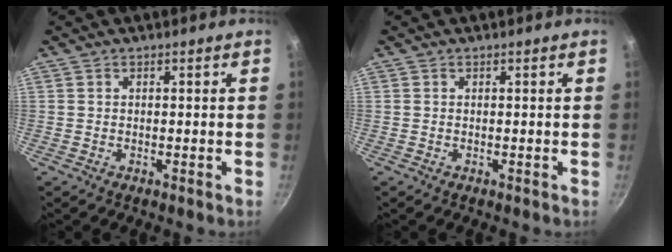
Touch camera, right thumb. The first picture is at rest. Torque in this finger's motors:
{"motor_torque": [0.04, -0.08, 0.30, -0.02, 0.05]}